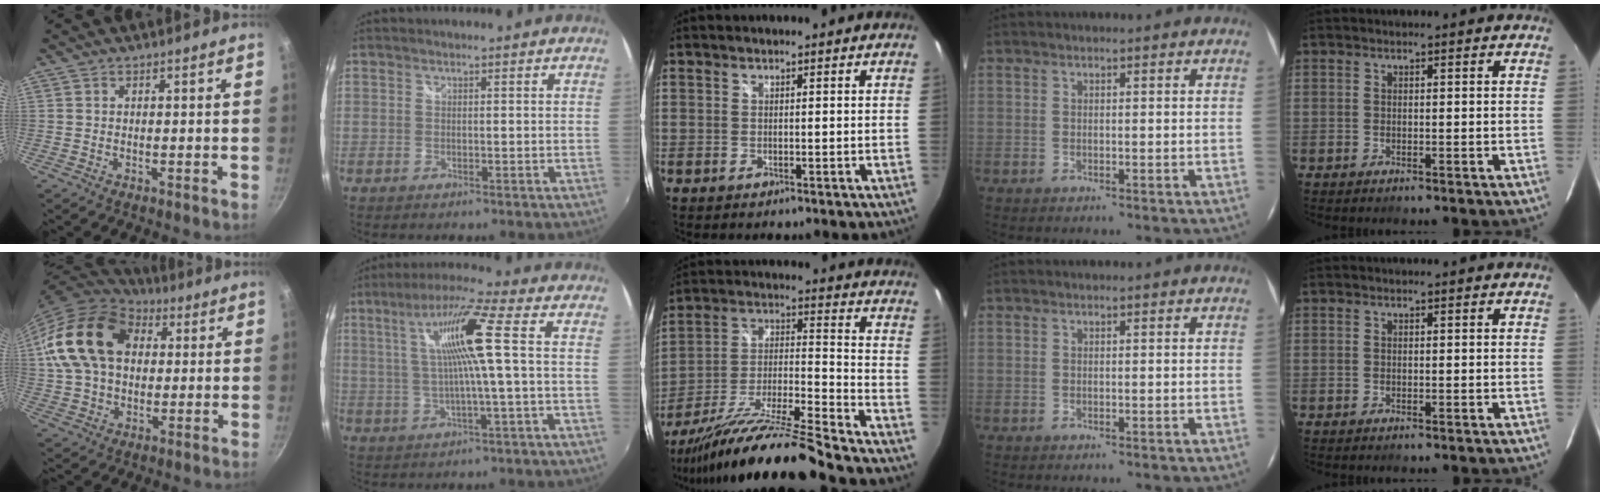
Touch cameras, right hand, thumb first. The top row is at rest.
{"thumb": {"total": 19.2, "force": [4.2, 13.8, 12.6], "torque": [-0.212, 0.020, 0.065]}, "index": {"total": 11.5, "force": [1.9, -0.6, 11.3], "torque": [-0.207, 0.010, 0.037]}, "middle": {"total": 18.8, "force": [-15.7, -1.1, 10.3], "torque": [-0.182, -0.030, -0.278]}}